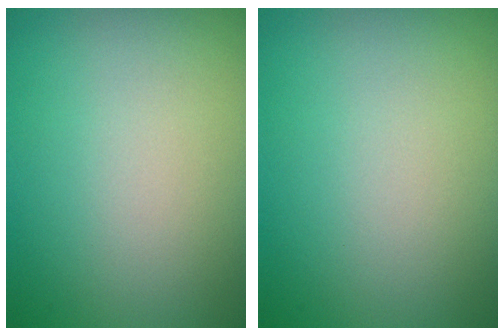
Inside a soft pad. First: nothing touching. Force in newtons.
{"total": 0.0}